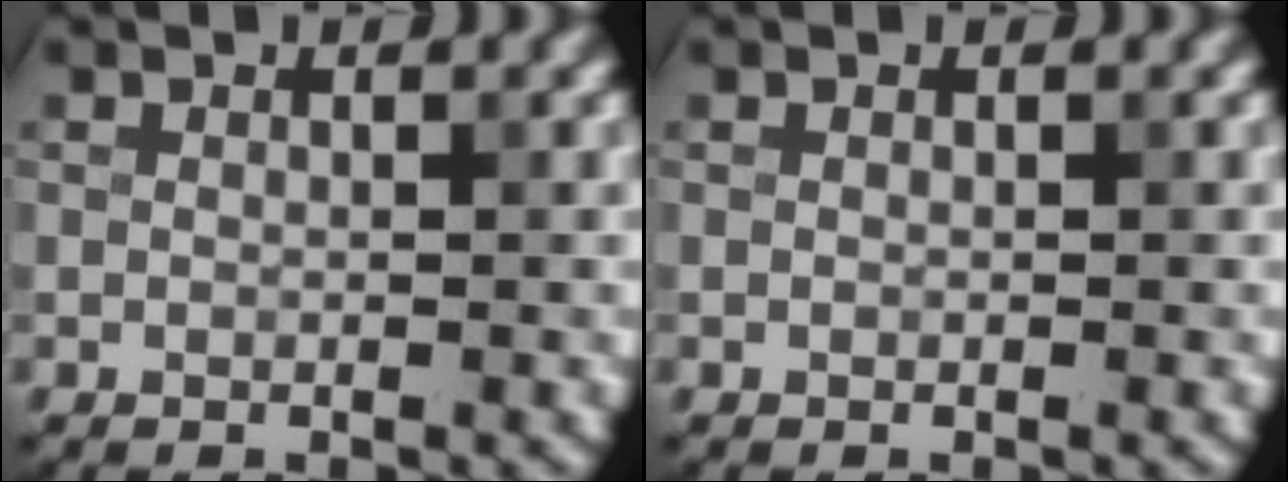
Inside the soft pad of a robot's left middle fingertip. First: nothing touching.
{"total": 0.0}